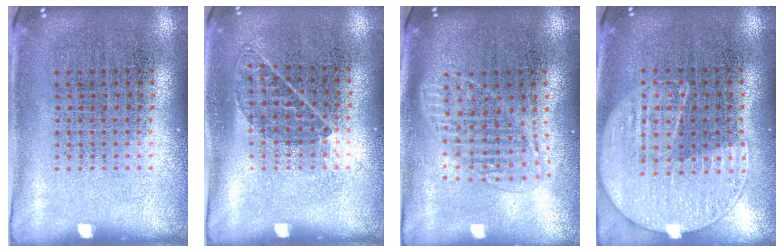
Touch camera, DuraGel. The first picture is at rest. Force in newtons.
{"total": 0.8, "press": 0.6, "slide": 0.5}
{"total": 1.6, "press": 1.4, "slide": 0.8}
{"total": 1.1, "press": 1.0, "slide": 0.4}